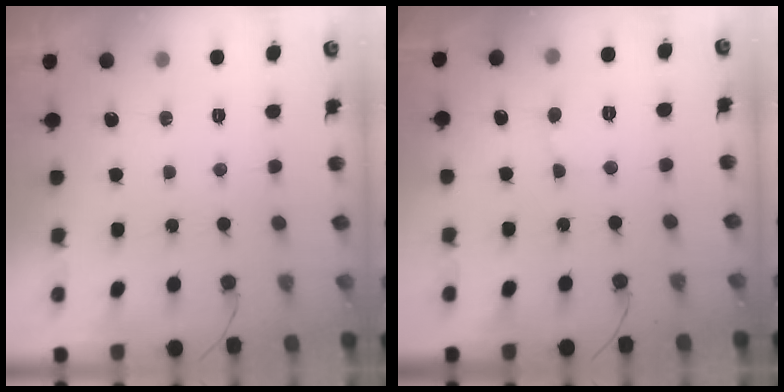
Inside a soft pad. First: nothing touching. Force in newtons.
{"total": 3.6, "press": 3.5, "slide": 0.4}